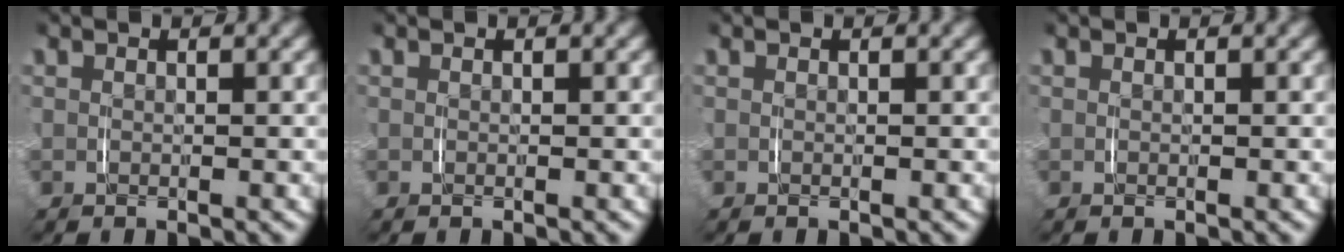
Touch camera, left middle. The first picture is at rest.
{"total": 0.0}
{"total": 0.0}
{"total": 0.0}